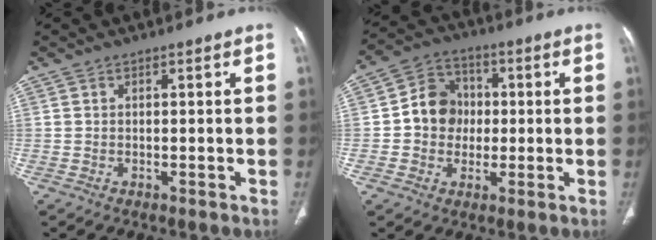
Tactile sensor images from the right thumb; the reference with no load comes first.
{"total": 9.2, "force": [-0.1, 8.2, 4.2], "torque": [-0.033, 0.019, -0.012]}